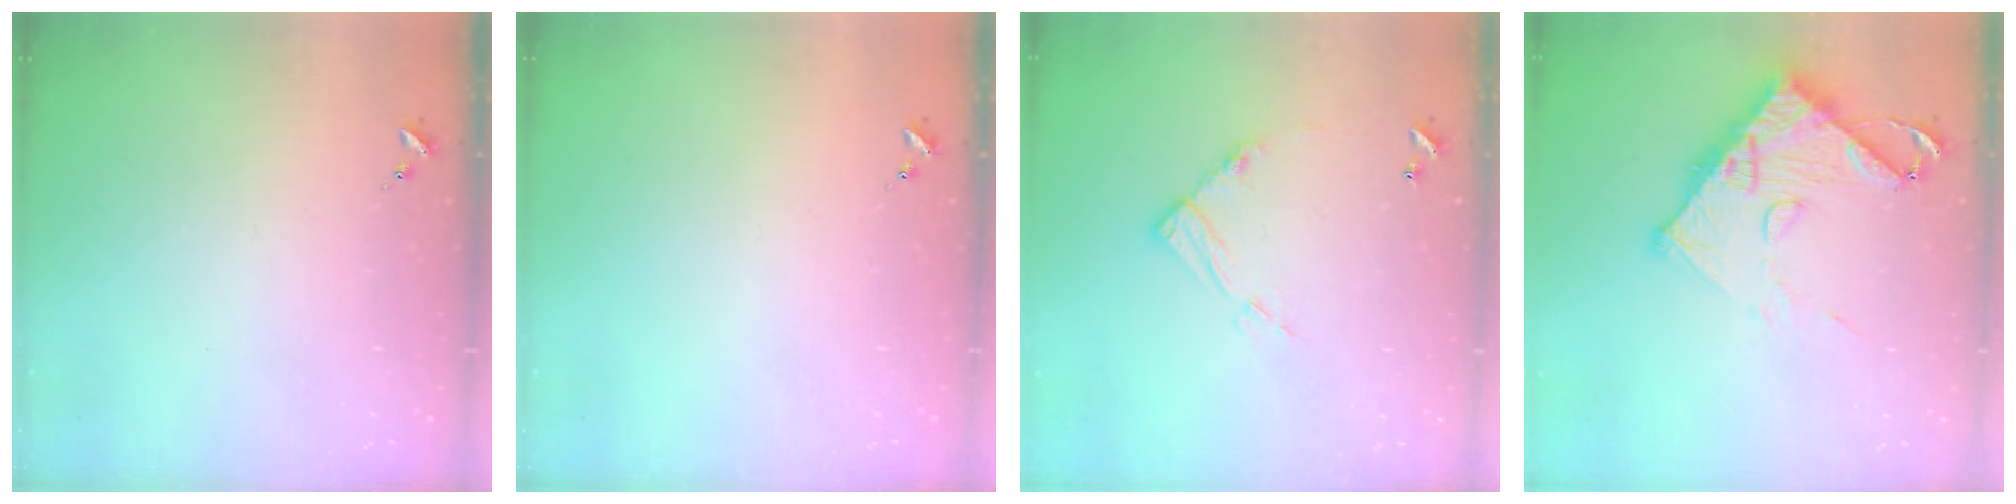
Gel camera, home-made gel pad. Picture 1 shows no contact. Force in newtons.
{"total": 0.0}
{"total": 11.8, "press": 11.7, "slide": 1.1}
{"total": 14.0, "press": 13.9, "slide": 1.3}